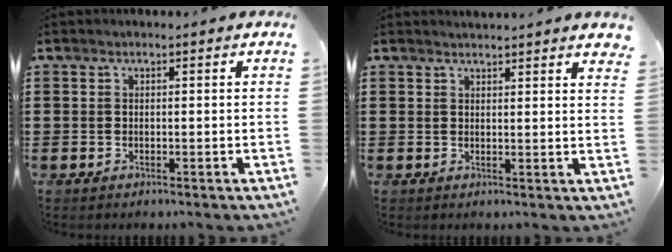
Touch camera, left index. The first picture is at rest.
{"total": 2.1, "force": [2.1, -0.3, 0.1], "torque": [-0.009, -0.004, 0.040]}